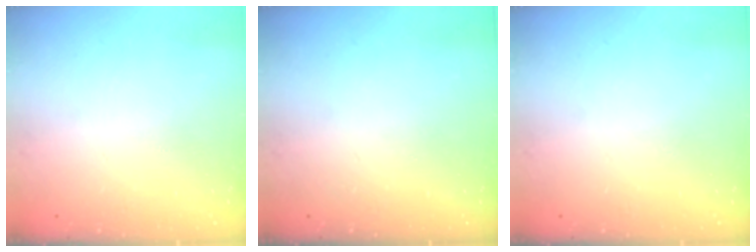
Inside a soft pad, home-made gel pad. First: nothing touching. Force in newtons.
{"total": 0.0}
{"total": 0.0}